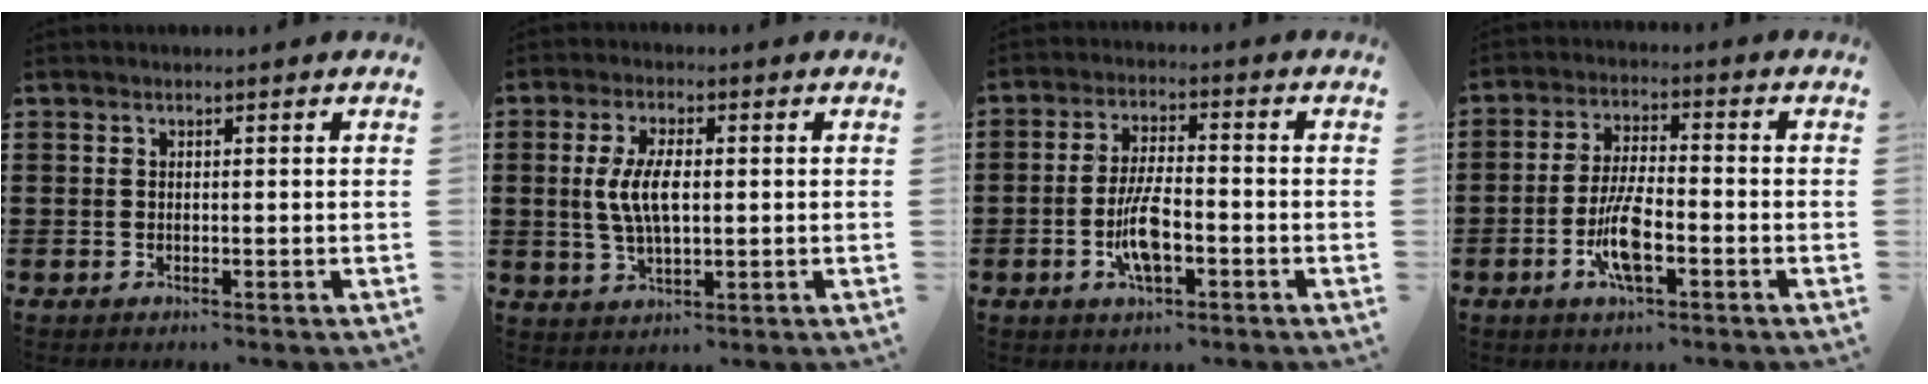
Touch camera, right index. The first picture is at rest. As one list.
[{"total": 6.3, "force": [0.3, 2.6, 5.7], "torque": [-0.126, 0.003, -0.001]}, {"total": 7.4, "force": [-2.3, 2.4, 6.6], "torque": [-0.143, -0.007, -0.048]}, {"total": 7.9, "force": [-2.9, 2.2, 7.0], "torque": [-0.155, -0.012, -0.059]}]